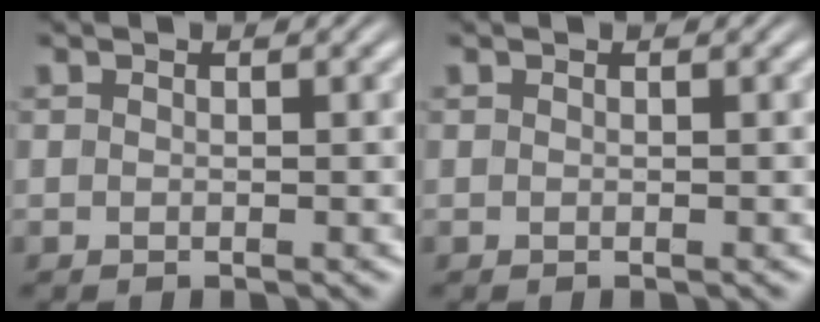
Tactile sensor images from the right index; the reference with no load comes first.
{"total": 0.0}